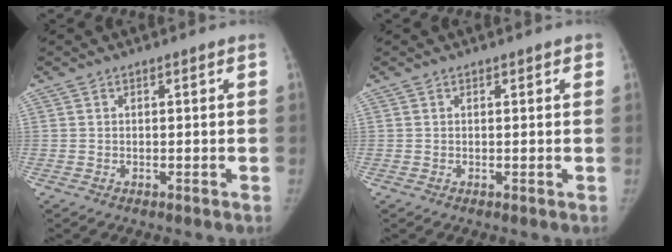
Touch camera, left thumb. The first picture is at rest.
{"total": 0.7, "force": [0.5, 0.5, 0.2], "torque": [0.004, -0.002, 0.004]}